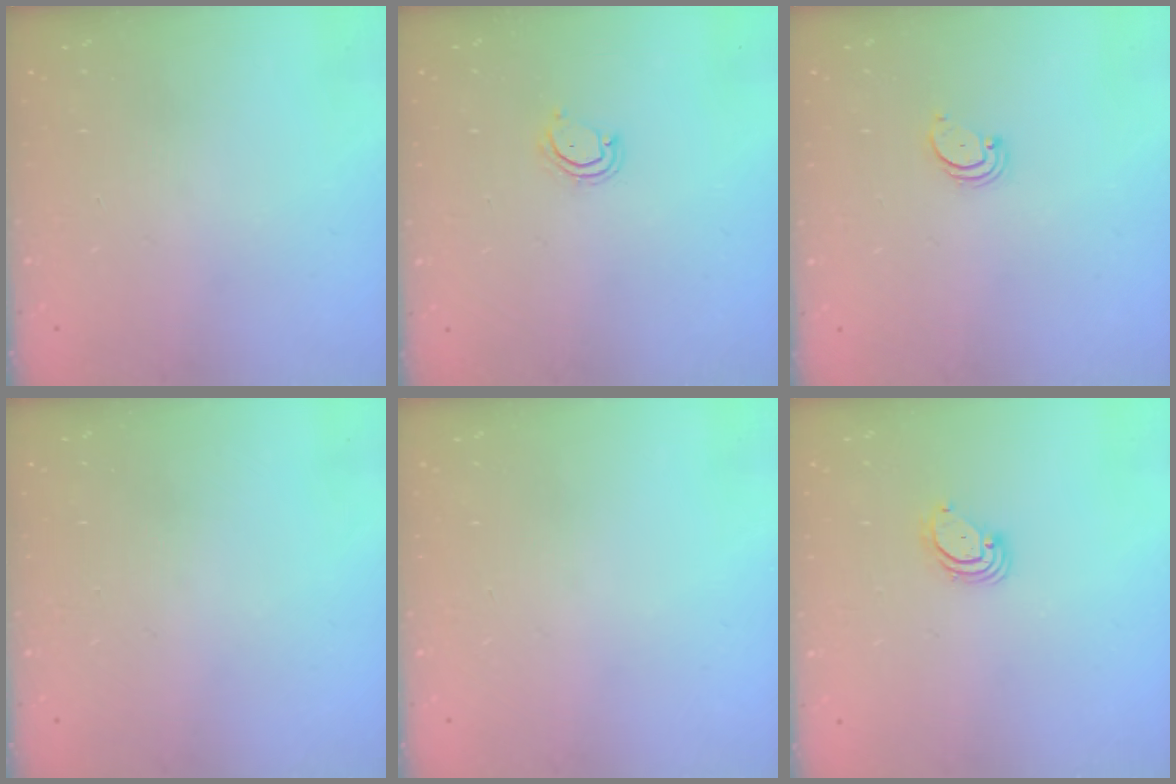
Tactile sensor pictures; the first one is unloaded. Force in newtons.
{"total": 3.9, "press": 3.9, "slide": 0.4}
{"total": 2.2, "press": 2.2, "slide": 0.2}
{"total": 0.0}
{"total": 0.0}
{"total": 4.1, "press": 4.0, "slide": 0.3}